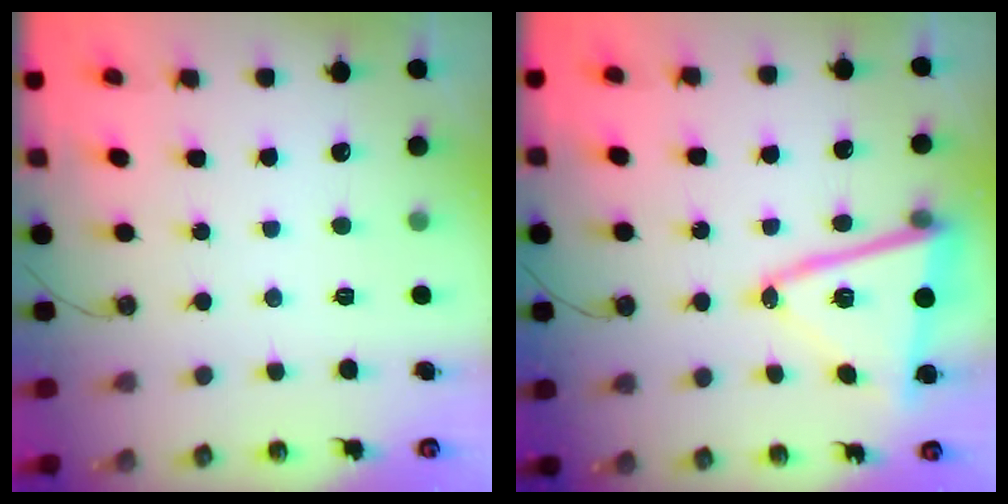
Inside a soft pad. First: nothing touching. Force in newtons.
{"total": 14.5, "press": 14.4, "slide": 2.0}